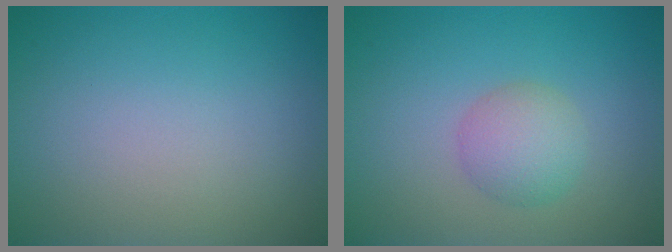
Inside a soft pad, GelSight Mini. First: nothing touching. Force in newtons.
{"total": 2.8, "press": 2.8, "slide": 0.1}